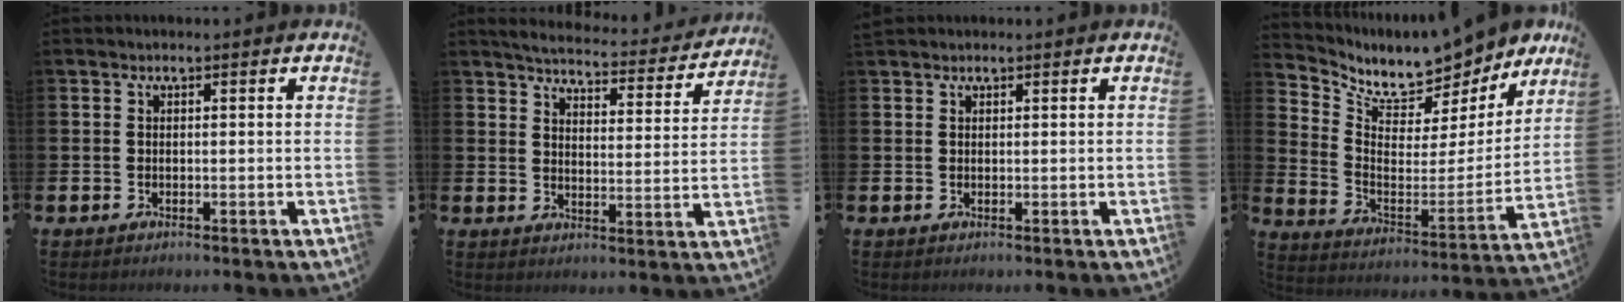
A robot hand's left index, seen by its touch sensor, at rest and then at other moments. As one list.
[{"total": 4.9, "force": [4.7, 0.6, 1.2], "torque": [-0.038, -0.039, 0.077]}, {"total": 0.9, "force": [0.9, 0.2, -0.2], "torque": [0.017, -0.004, 0.013]}, {"total": 9.0, "force": [8.4, 2.8, 1.5], "torque": [-0.058, -0.073, 0.141]}]